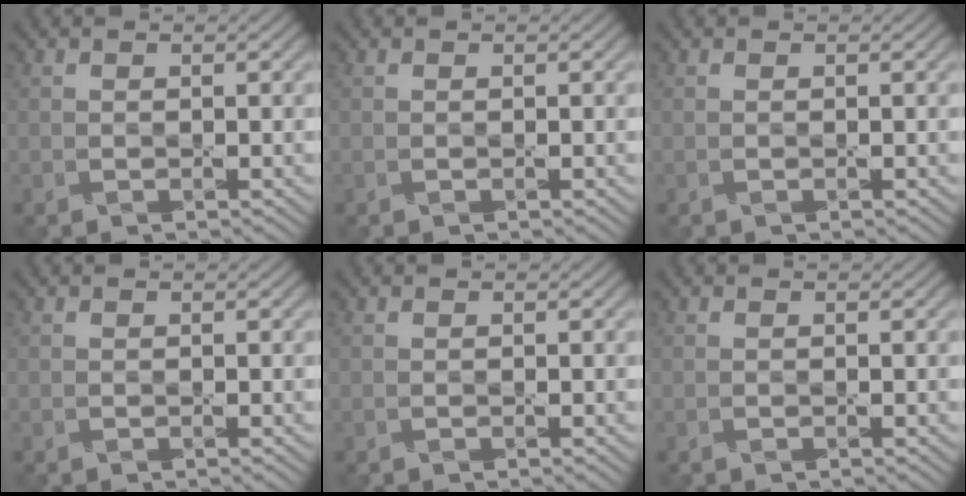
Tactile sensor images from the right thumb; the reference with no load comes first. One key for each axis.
{"total": 0.0}
{"total": 0.0}
{"total": 0.0}
{"total": 0.0}
{"total": 0.0}